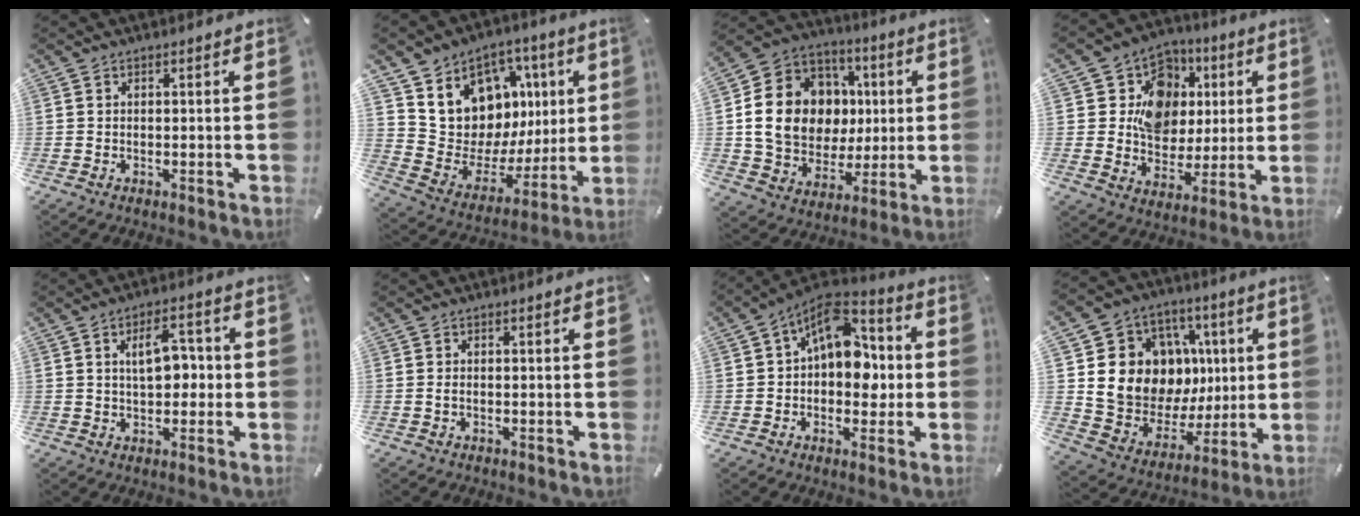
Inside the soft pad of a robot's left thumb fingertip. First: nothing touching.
{"total": 11.3, "force": [4.8, 10.0, 2.0], "torque": [-0.037, -0.068, 0.104]}
{"total": 17.3, "force": [1.1, 15.2, 8.2], "torque": [-0.156, 0.005, 0.031]}
{"total": 13.1, "force": [1.7, 12.1, 4.7], "torque": [-0.066, -0.004, 0.036]}
{"total": 8.0, "force": [1.1, 4.7, 6.4], "torque": [-0.086, 0.000, 0.010]}
{"total": 0.7, "force": [-0.2, 0.3, 0.6], "torque": [-0.013, -0.001, -0.004]}
{"total": 14.2, "force": [2.9, 9.6, 10.1], "torque": [-0.148, -0.012, 0.052]}
{"total": 15.3, "force": [3.5, 13.8, 5.9], "torque": [-0.094, -0.034, 0.087]}